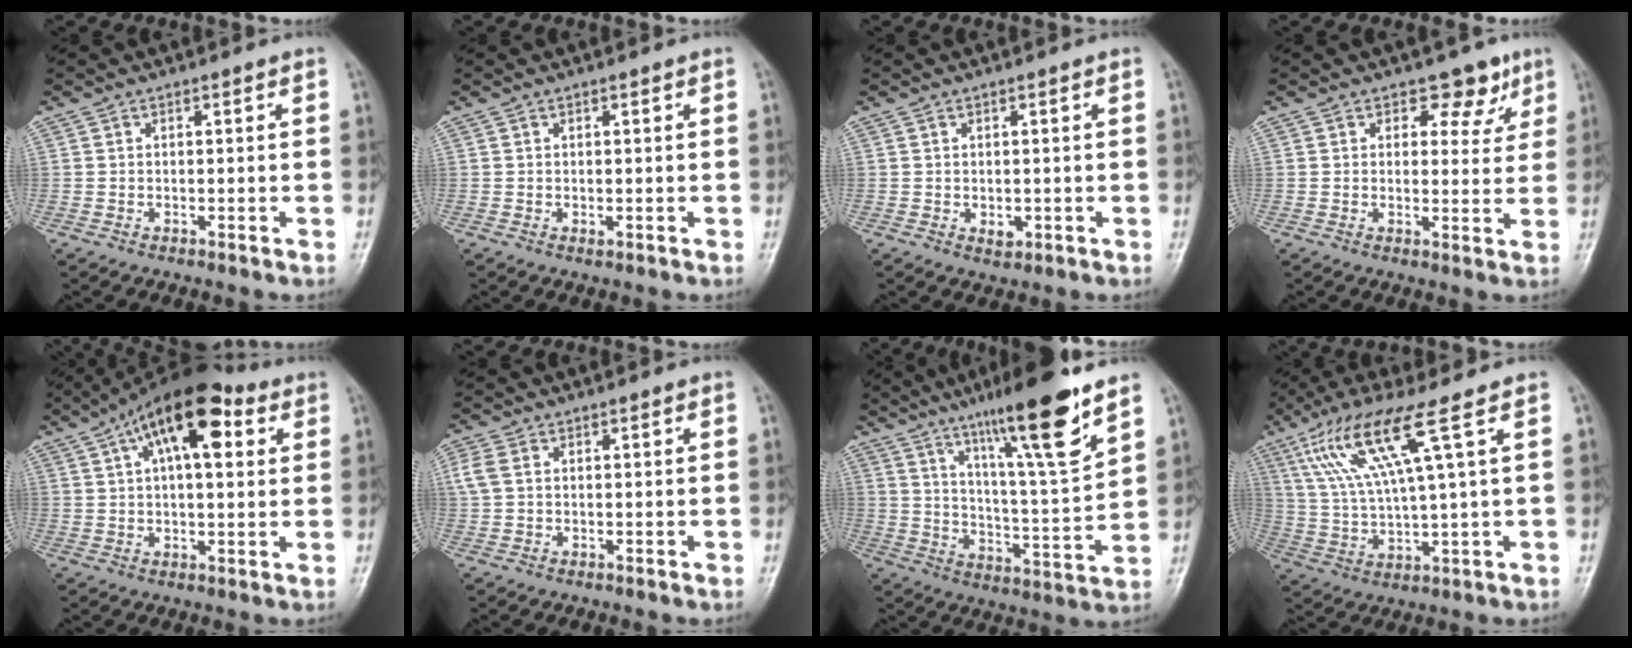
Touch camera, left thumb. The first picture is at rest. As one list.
[{"total": 0.6, "force": [0.0, 0.3, 0.5], "torque": [-0.007, -0.002, 0.003]}, {"total": 2.0, "force": [-0.3, 1.4, 1.4], "torque": [-0.013, -0.002, -0.001]}, {"total": 5.7, "force": [3.5, 3.7, 2.6], "torque": [0.008, -0.014, 0.041]}, {"total": 16.1, "force": [6.5, 7.2, 12.8], "torque": [-0.183, 0.012, 0.094]}, {"total": 2.8, "force": [0.7, 1.9, 2.0], "torque": [-0.060, 0.008, 0.015]}, {"total": 18.5, "force": [11.9, 1.8, 14.1], "torque": [-0.210, -0.061, 0.195]}, {"total": 12.7, "force": [5.9, 0.6, 11.3], "torque": [-0.250, -0.012, 0.121]}]